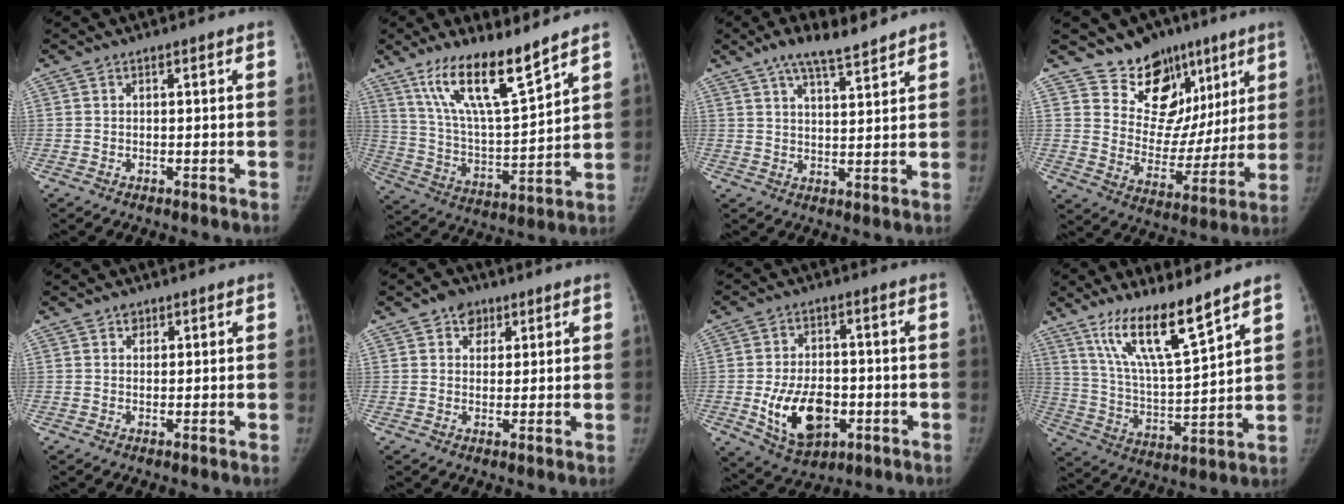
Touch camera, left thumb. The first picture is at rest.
{"total": 15.6, "force": [11.1, 3.2, 10.6], "torque": [-0.175, -0.066, 0.216]}
{"total": 8.7, "force": [6.6, 2.4, 5.2], "torque": [-0.075, -0.027, 0.111]}
{"total": 16.3, "force": [11.0, 11.0, 4.7], "torque": [-0.011, -0.054, 0.171]}
{"total": 1.5, "force": [0.8, 1.2, 0.4], "torque": [0.006, -0.004, 0.011]}
{"total": 4.3, "force": [2.2, 3.4, 1.5], "torque": [0.003, -0.006, 0.030]}
{"total": 12.8, "force": [-3.1, 8.1, 9.4], "torque": [-0.139, 0.006, -0.039]}
{"total": 14.4, "force": [10.2, 2.2, 9.9], "torque": [-0.168, -0.066, 0.201]}